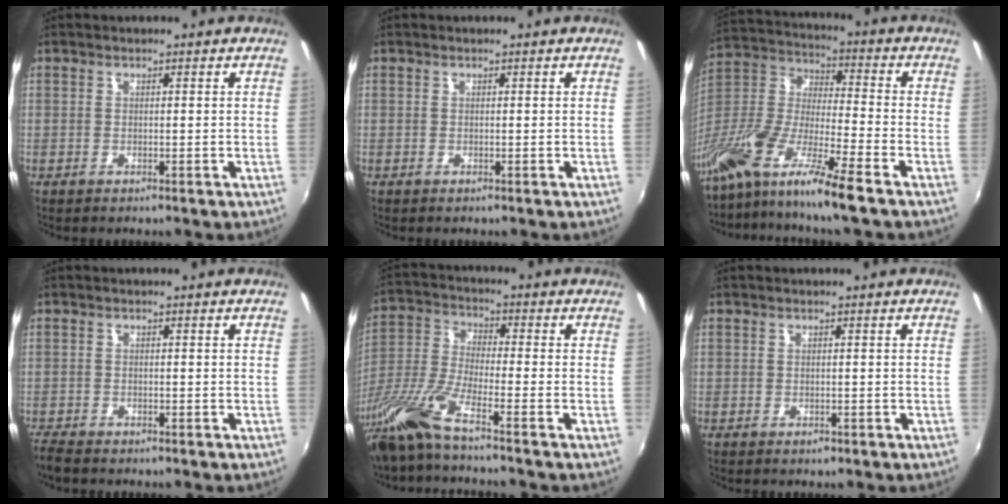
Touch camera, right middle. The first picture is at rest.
{"total": 0.0}
{"total": 17.2, "force": [-12.5, 0.8, 11.8], "torque": [-0.230, -0.028, -0.244]}
{"total": 3.3, "force": [-3.0, 0.8, 1.1], "torque": [-0.032, -0.017, -0.060]}
{"total": 11.2, "force": [-8.6, -0.2, 7.2], "torque": [-0.158, -0.021, -0.174]}
{"total": 0.9, "force": [-0.6, 0.7, 0.2], "torque": [-0.004, -0.002, -0.008]}